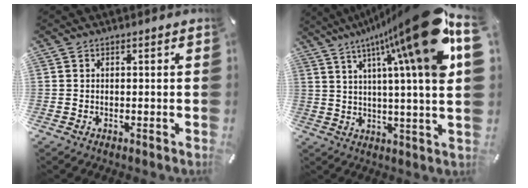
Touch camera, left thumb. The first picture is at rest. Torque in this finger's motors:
{"motor_torque": [2.54, 2.47, 2.51, -0.26, 0.90]}